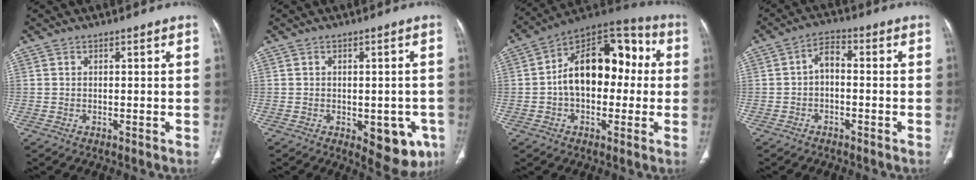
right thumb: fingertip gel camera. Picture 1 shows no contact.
{"total": 10.0, "force": [-3.6, 5.2, 7.7], "torque": [-0.056, 0.003, -0.034]}
{"total": 18.6, "force": [0.8, 11.6, 14.5], "torque": [-0.188, 0.053, 0.003]}
{"total": 4.2, "force": [-0.9, 2.4, 3.3], "torque": [-0.051, 0.024, -0.025]}